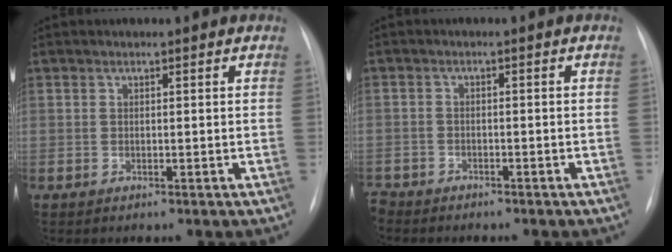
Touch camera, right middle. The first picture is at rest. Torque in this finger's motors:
{"motor_torque": [0.27, -0.51, -0.21, -0.21]}